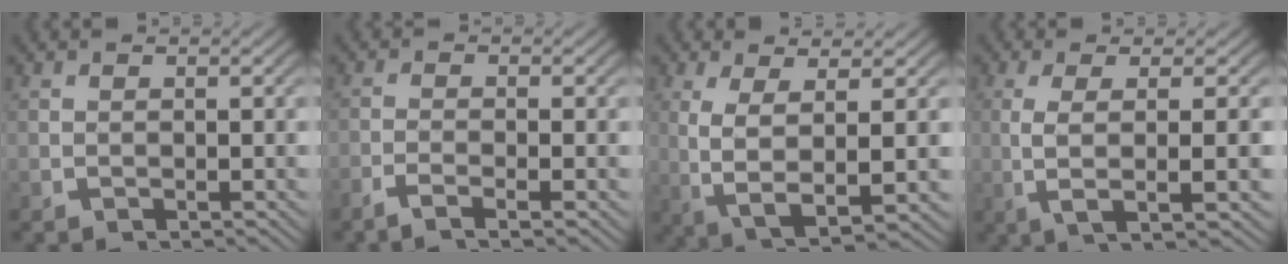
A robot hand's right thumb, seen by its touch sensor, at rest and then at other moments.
{"total": 2.0, "force": [-1.4, 0.3, 1.5], "torque": [-0.038, -0.004, -0.030]}
{"total": 7.4, "force": [-0.2, 3.9, 6.3], "torque": [-0.161, -0.039, 0.024]}
{"total": 6.1, "force": [0.1, 1.5, 5.9], "torque": [-0.124, -0.006, 0.012]}